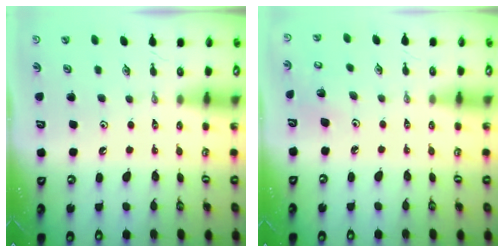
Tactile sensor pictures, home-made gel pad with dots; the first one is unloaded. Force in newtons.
{"total": 4.0, "press": 3.9, "slide": 1.1}